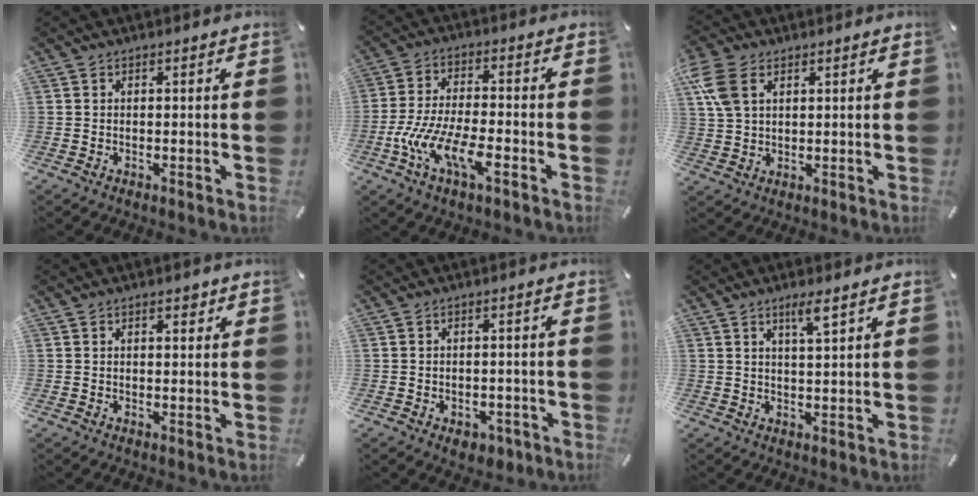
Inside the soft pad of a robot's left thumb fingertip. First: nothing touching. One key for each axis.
{"total": 12.1, "fx": -5.6, "fy": 4.6, "fz": 9.7, "tx": -0.207, "ty": 0.005, "tz": -0.104}
{"total": 8.0, "fx": 3.2, "fy": 5.3, "fz": 5.1, "tx": -0.126, "ty": 0.003, "tz": 0.060}
{"total": 2.3, "fx": 1.1, "fy": 1.2, "fz": 1.6, "tx": -0.026, "ty": 0.002, "tz": 0.015}
{"total": 4.0, "fx": -2.0, "fy": 2.6, "fz": 2.4, "tx": -0.041, "ty": 0.009, "tz": -0.033}
{"total": 4.1, "fx": 2.7, "fy": 0.2, "fz": 3.1, "tx": -0.059, "ty": -0.004, "tz": 0.043}